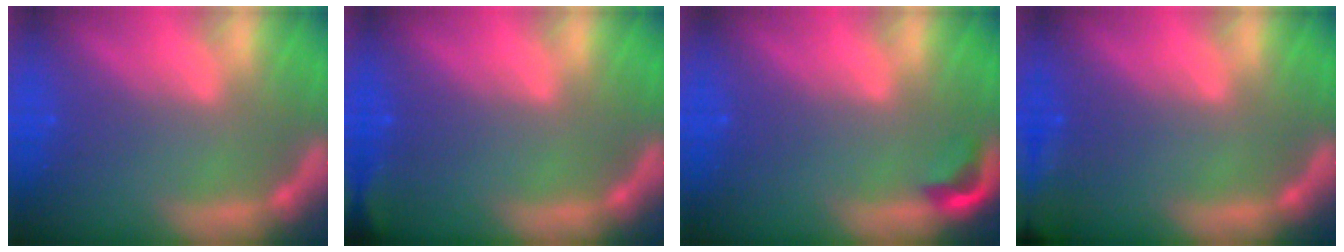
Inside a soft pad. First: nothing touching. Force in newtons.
{"total": 2.4}
{"total": 1.9}
{"total": 8.5}